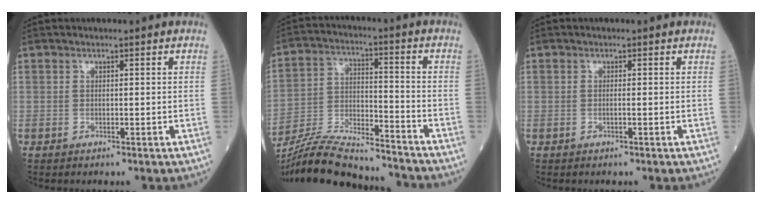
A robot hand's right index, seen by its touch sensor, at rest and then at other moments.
{"total": 17.5, "force": [-16.5, 1.5, 5.6], "torque": [-0.115, 0.001, -0.278]}
{"total": 0.6, "force": [-0.2, -0.1, 0.5], "torque": [-0.008, 0.000, -0.004]}